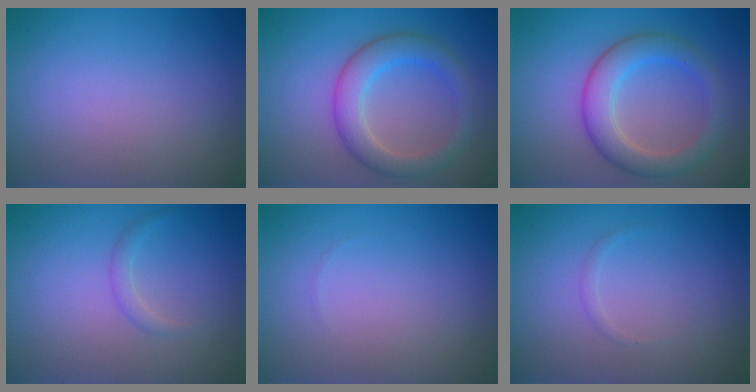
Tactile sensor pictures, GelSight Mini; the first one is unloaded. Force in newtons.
{"total": 4.4, "press": 4.4, "slide": 0.1}
{"total": 4.7, "press": 4.7, "slide": 0.1}
{"total": 1.0, "press": 1.0, "slide": 0.1}
{"total": 0.0}
{"total": 0.5, "press": 0.5, "slide": 0.0}